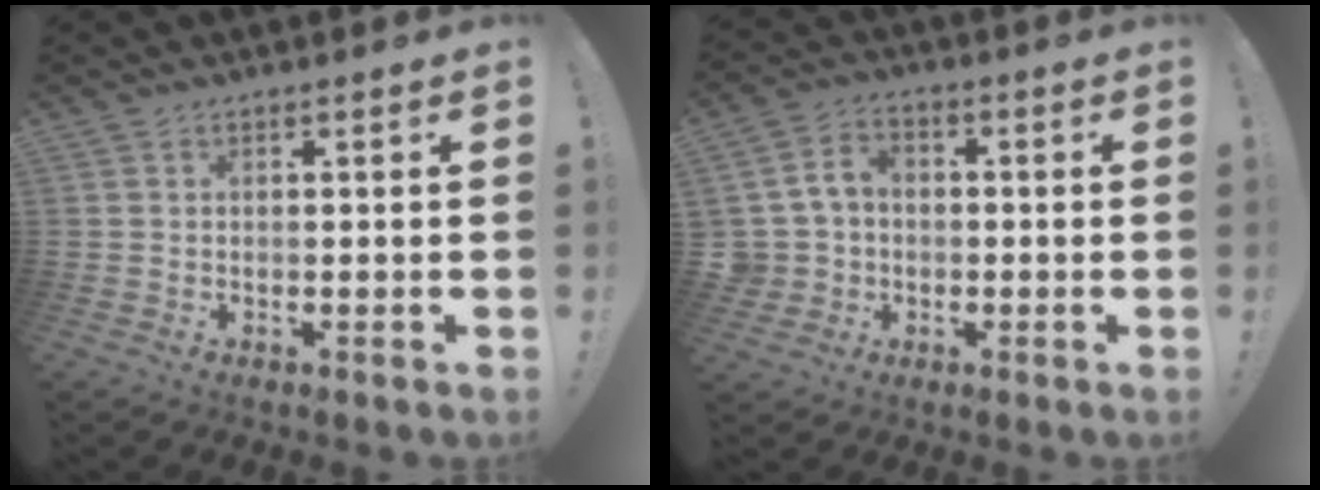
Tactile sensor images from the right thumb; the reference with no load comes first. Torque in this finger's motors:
{"motor_torque": [-0.30, 0.28, -0.25, 0.18, -0.03]}